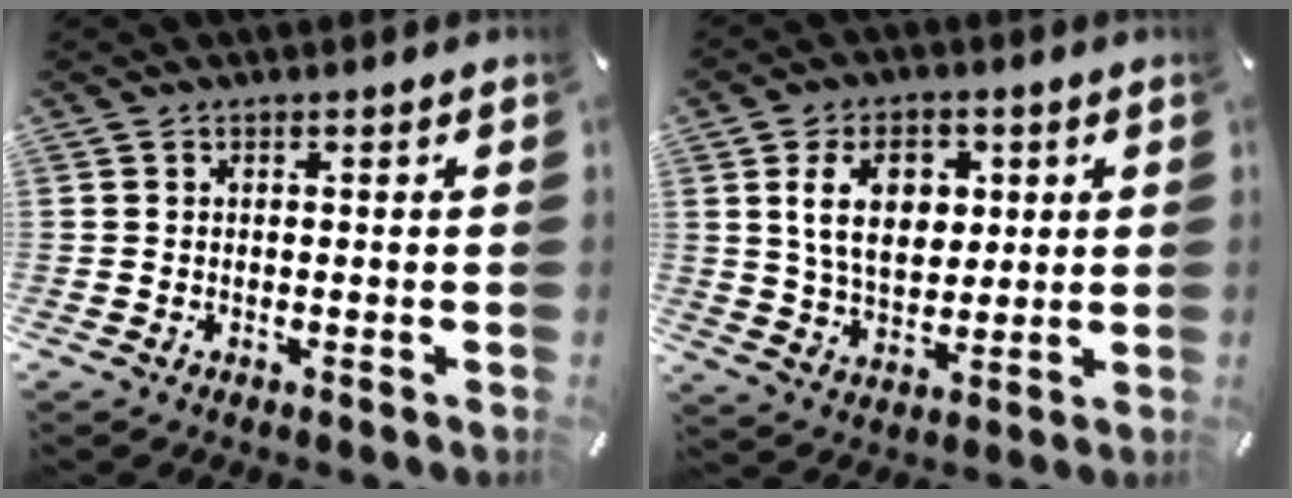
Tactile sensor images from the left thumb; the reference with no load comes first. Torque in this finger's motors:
{"motor_torque": [0.73, 0.67, 1.39, -0.30, 0.48]}